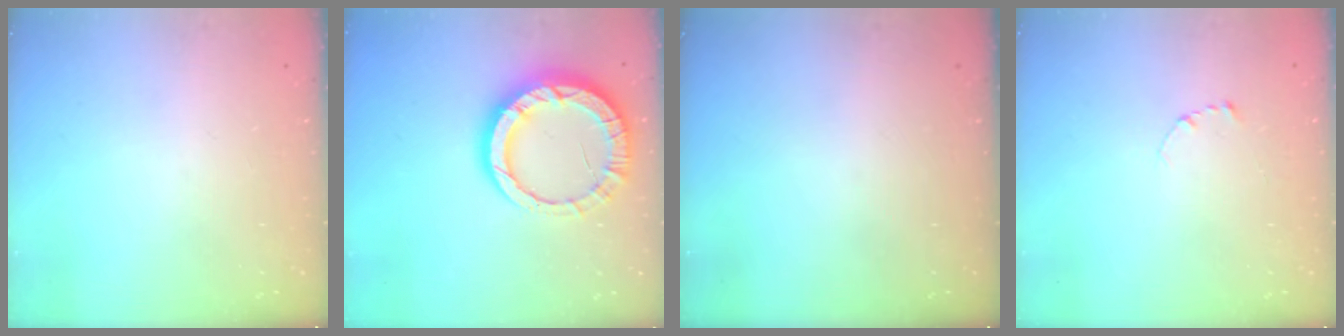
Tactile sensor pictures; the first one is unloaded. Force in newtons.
{"total": 15.1, "press": 15.1, "slide": 1.4}
{"total": 0.0}
{"total": 2.7, "press": 2.7, "slide": 0.3}